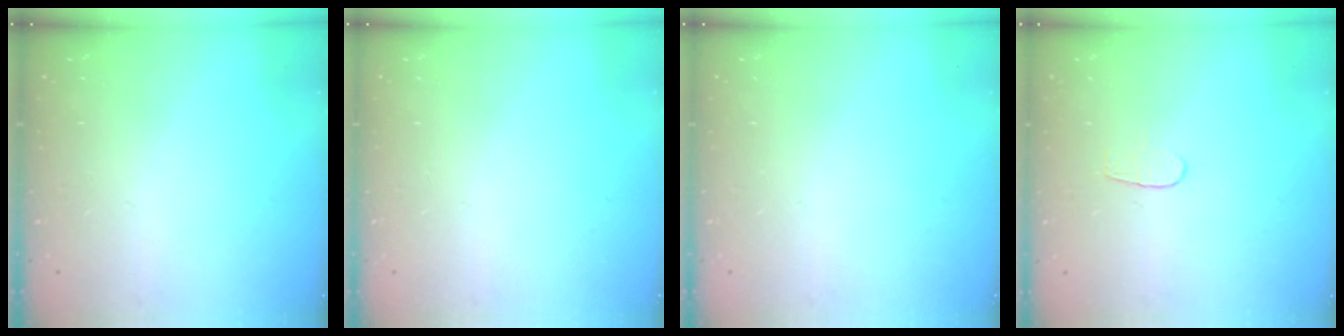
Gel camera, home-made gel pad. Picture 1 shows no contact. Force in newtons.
{"total": 0.0}
{"total": 0.0}
{"total": 4.3, "press": 4.3, "slide": 0.3}